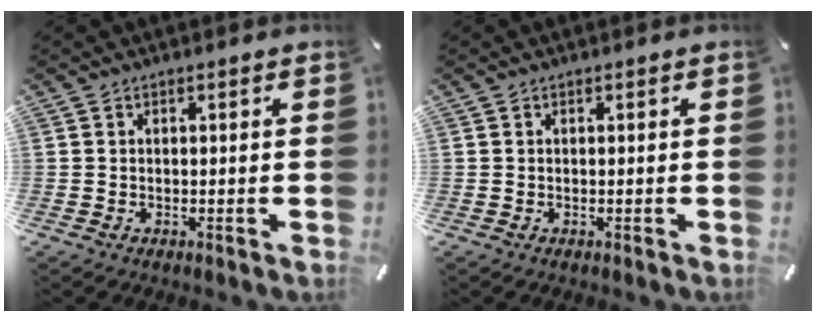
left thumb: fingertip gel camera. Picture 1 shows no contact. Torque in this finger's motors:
{"motor_torque": [0.00, 0.00, -0.05, 0.05, 0.00]}